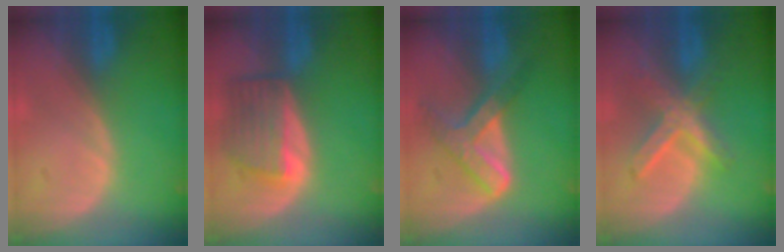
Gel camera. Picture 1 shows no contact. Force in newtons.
{"total": 6.6, "press": 6.3, "slide": 1.9}
{"total": 7.3, "press": 6.2, "slide": 3.8}
{"total": 6.9, "press": 6.2, "slide": 3.0}